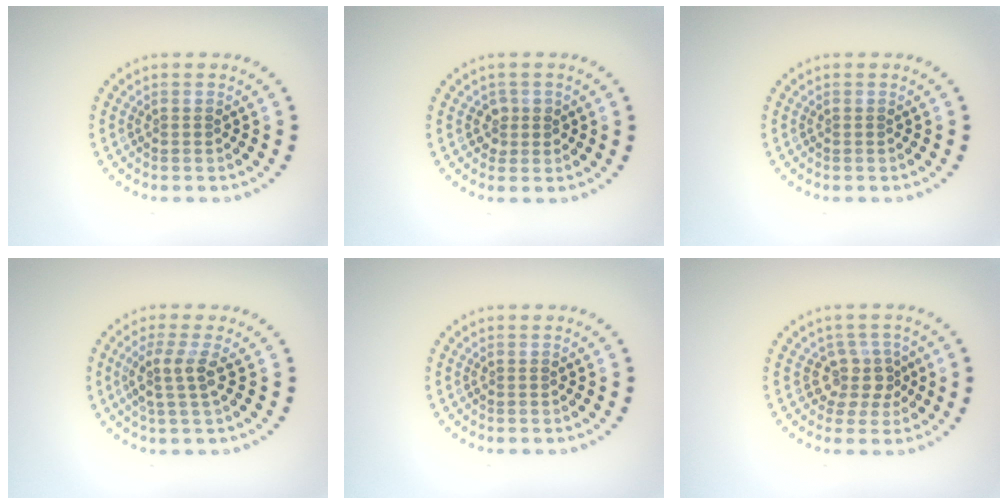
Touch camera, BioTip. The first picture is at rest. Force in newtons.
{"total": 1.3, "press": 1.2, "slide": 0.6}
{"total": 0.0}
{"total": 2.6, "press": 2.0, "slide": 1.7}
{"total": 0.0}
{"total": 2.8, "press": 2.2, "slide": 1.8}